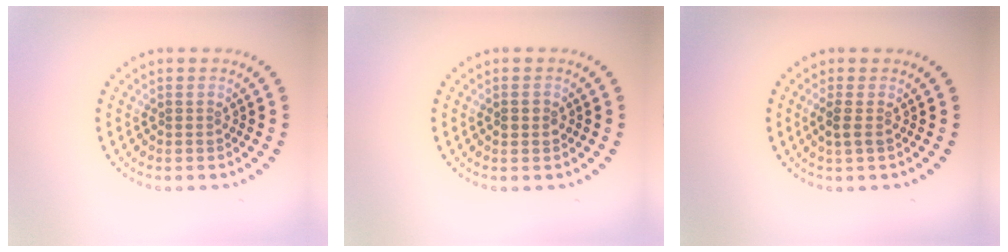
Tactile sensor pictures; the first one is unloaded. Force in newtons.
{"total": 1.3, "press": 1.3, "slide": 0.1}
{"total": 1.2, "press": 1.1, "slide": 0.5}